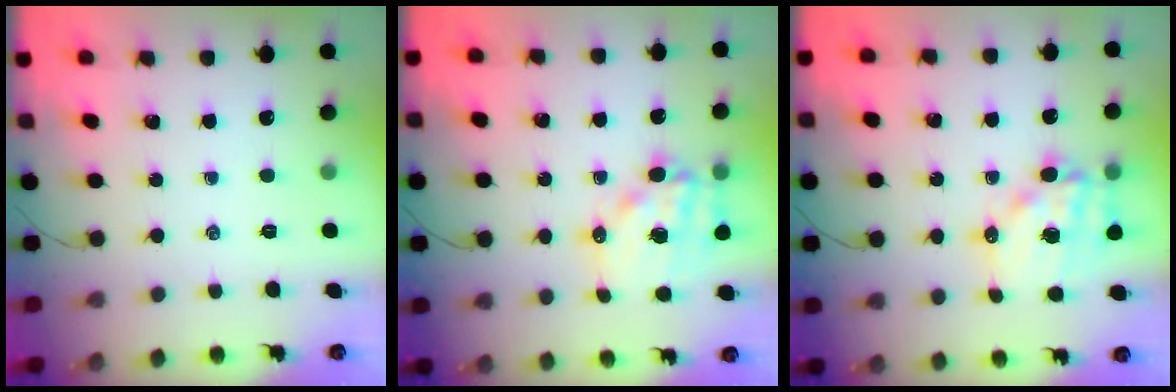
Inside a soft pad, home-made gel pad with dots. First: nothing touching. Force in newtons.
{"total": 14.5, "press": 14.1, "slide": 3.5}
{"total": 14.5, "press": 14.1, "slide": 3.5}